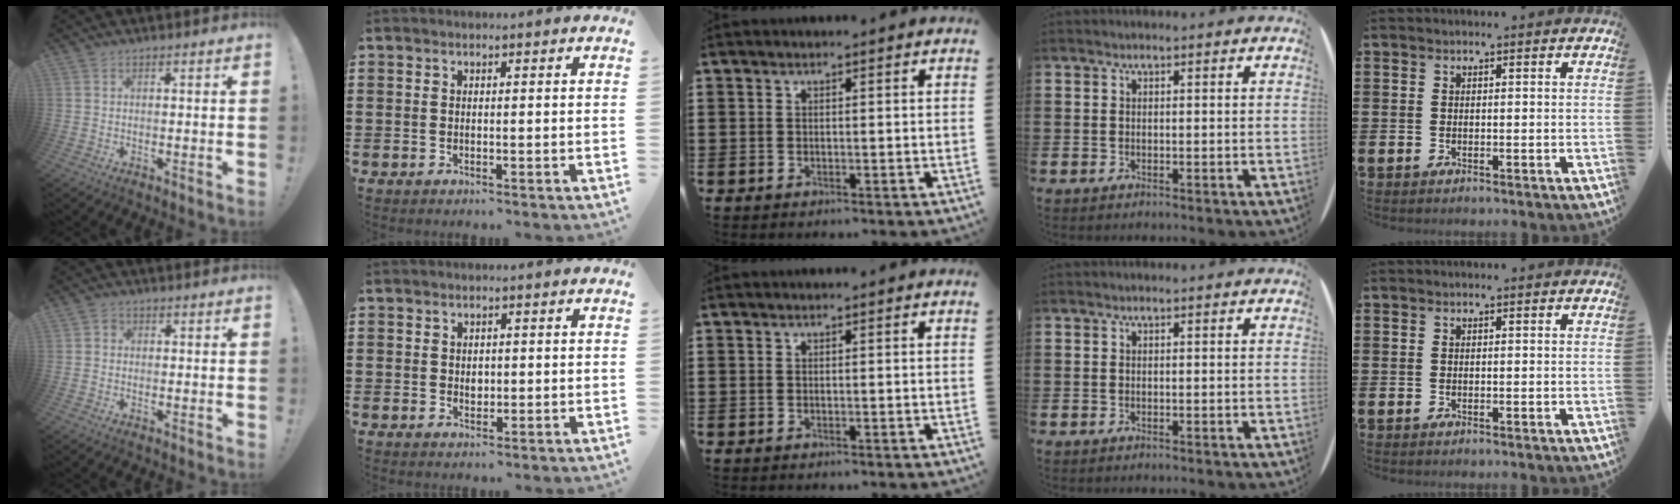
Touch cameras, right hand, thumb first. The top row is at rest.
{"thumb": {"total": 1.5, "force": [-0.3, 1.3, 0.6], "torque": [-0.009, 0.004, -0.007]}, "index": {"total": 1.3, "force": [0.3, 1.1, 0.7], "torque": [-0.007, 0.004, 0.003]}}